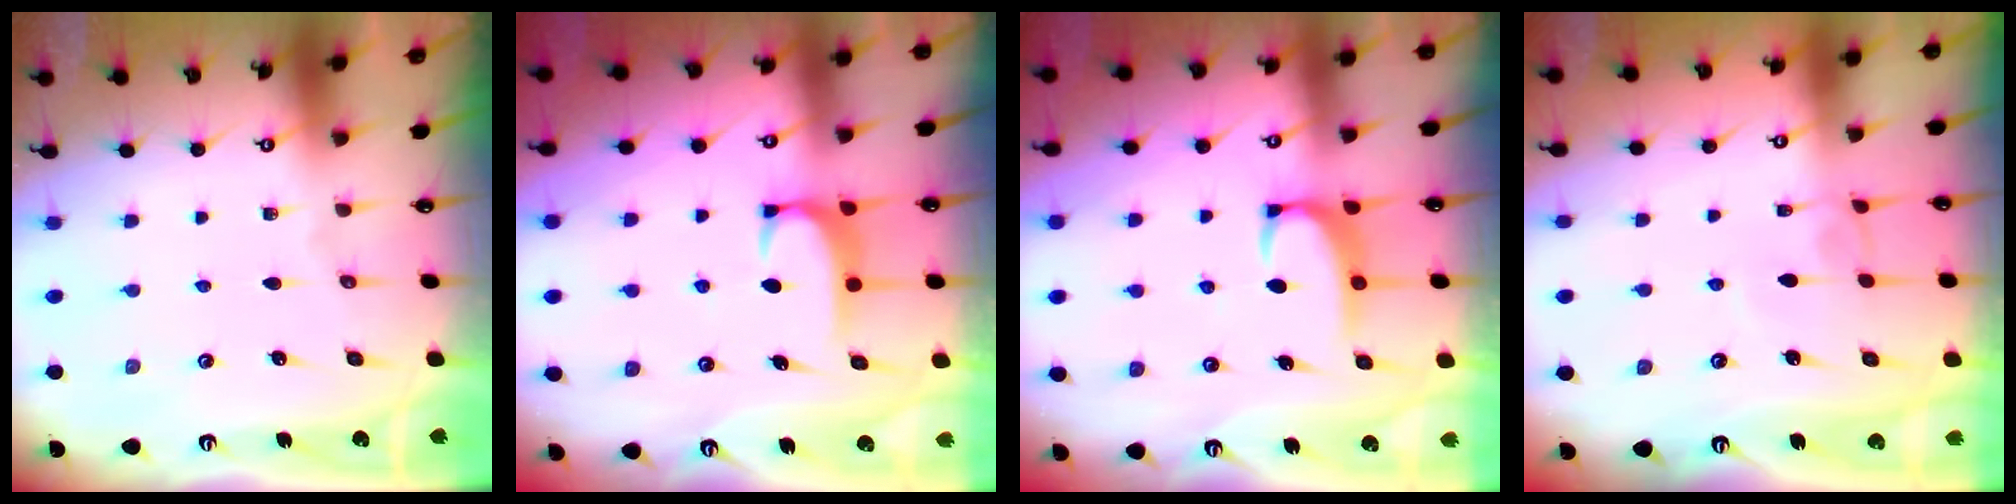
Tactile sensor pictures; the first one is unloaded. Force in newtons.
{"total": 1.9, "press": 1.8, "slide": 0.5}
{"total": 2.1, "press": 2.1, "slide": 0.6}
{"total": 2.4, "press": 2.4, "slide": 0.2}